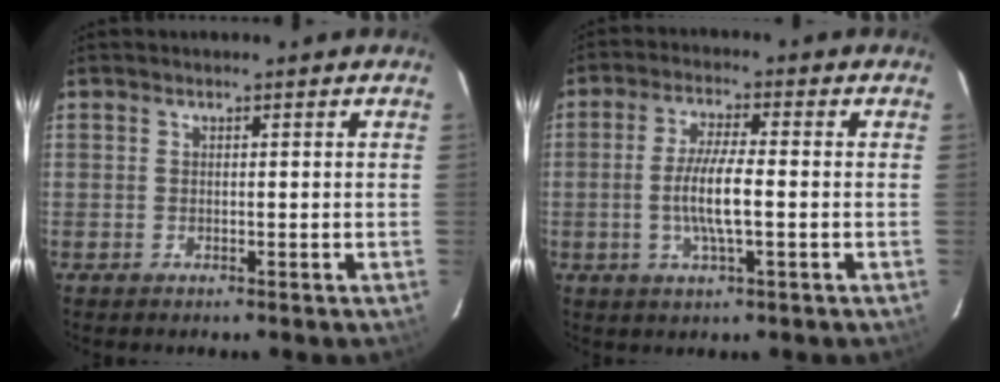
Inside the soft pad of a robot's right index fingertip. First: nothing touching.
{"total": 7.3, "force": [-1.2, 1.1, 7.1], "torque": [-0.139, -0.003, -0.025]}